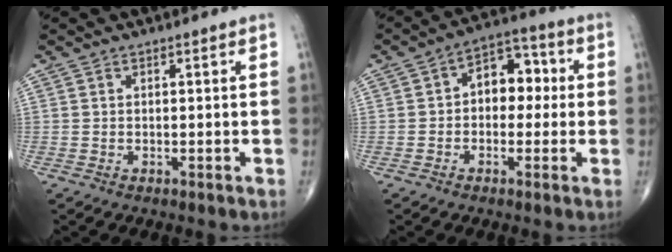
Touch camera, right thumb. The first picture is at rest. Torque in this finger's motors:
{"motor_torque": [-0.06, 0.30, 0.36, 0.26, 0.01]}